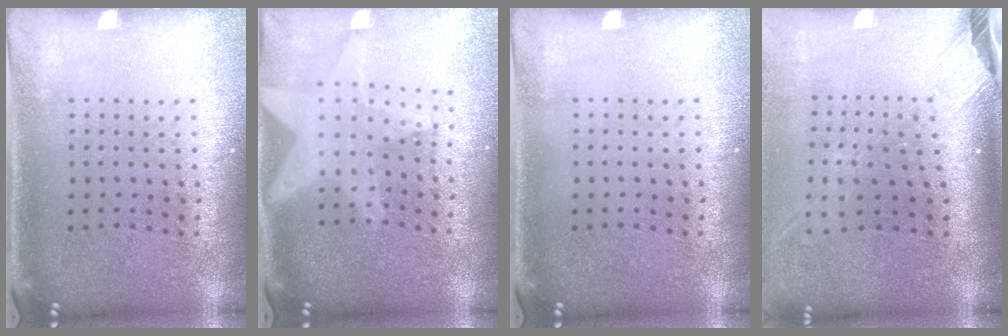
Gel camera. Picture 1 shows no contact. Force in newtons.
{"total": 2.2, "press": 1.8, "slide": 1.2}
{"total": 0.0}
{"total": 2.6, "press": 1.8, "slide": 1.8}